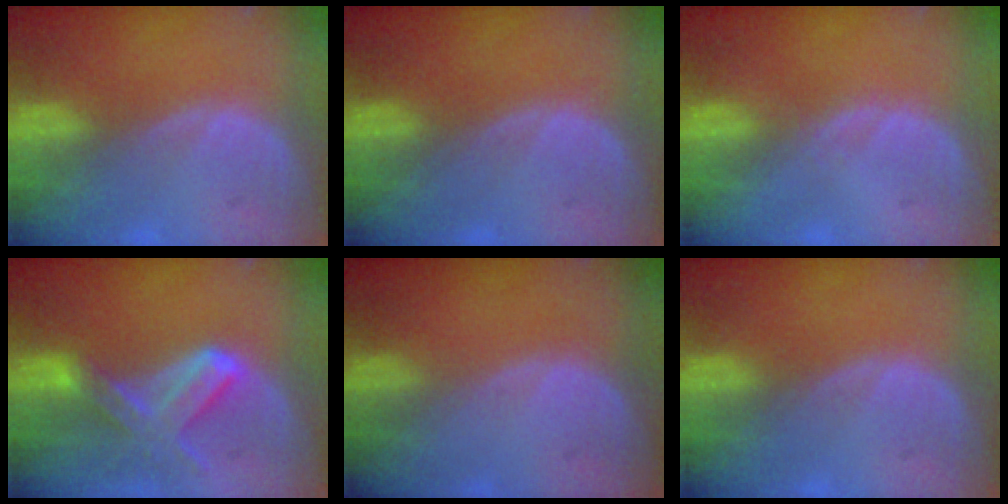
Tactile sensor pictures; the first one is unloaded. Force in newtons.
{"total": 0.0}
{"total": 0.8, "press": 0.6, "slide": 0.5}
{"total": 6.8, "press": 6.6, "slide": 1.7}
{"total": 0.0}
{"total": 0.0}